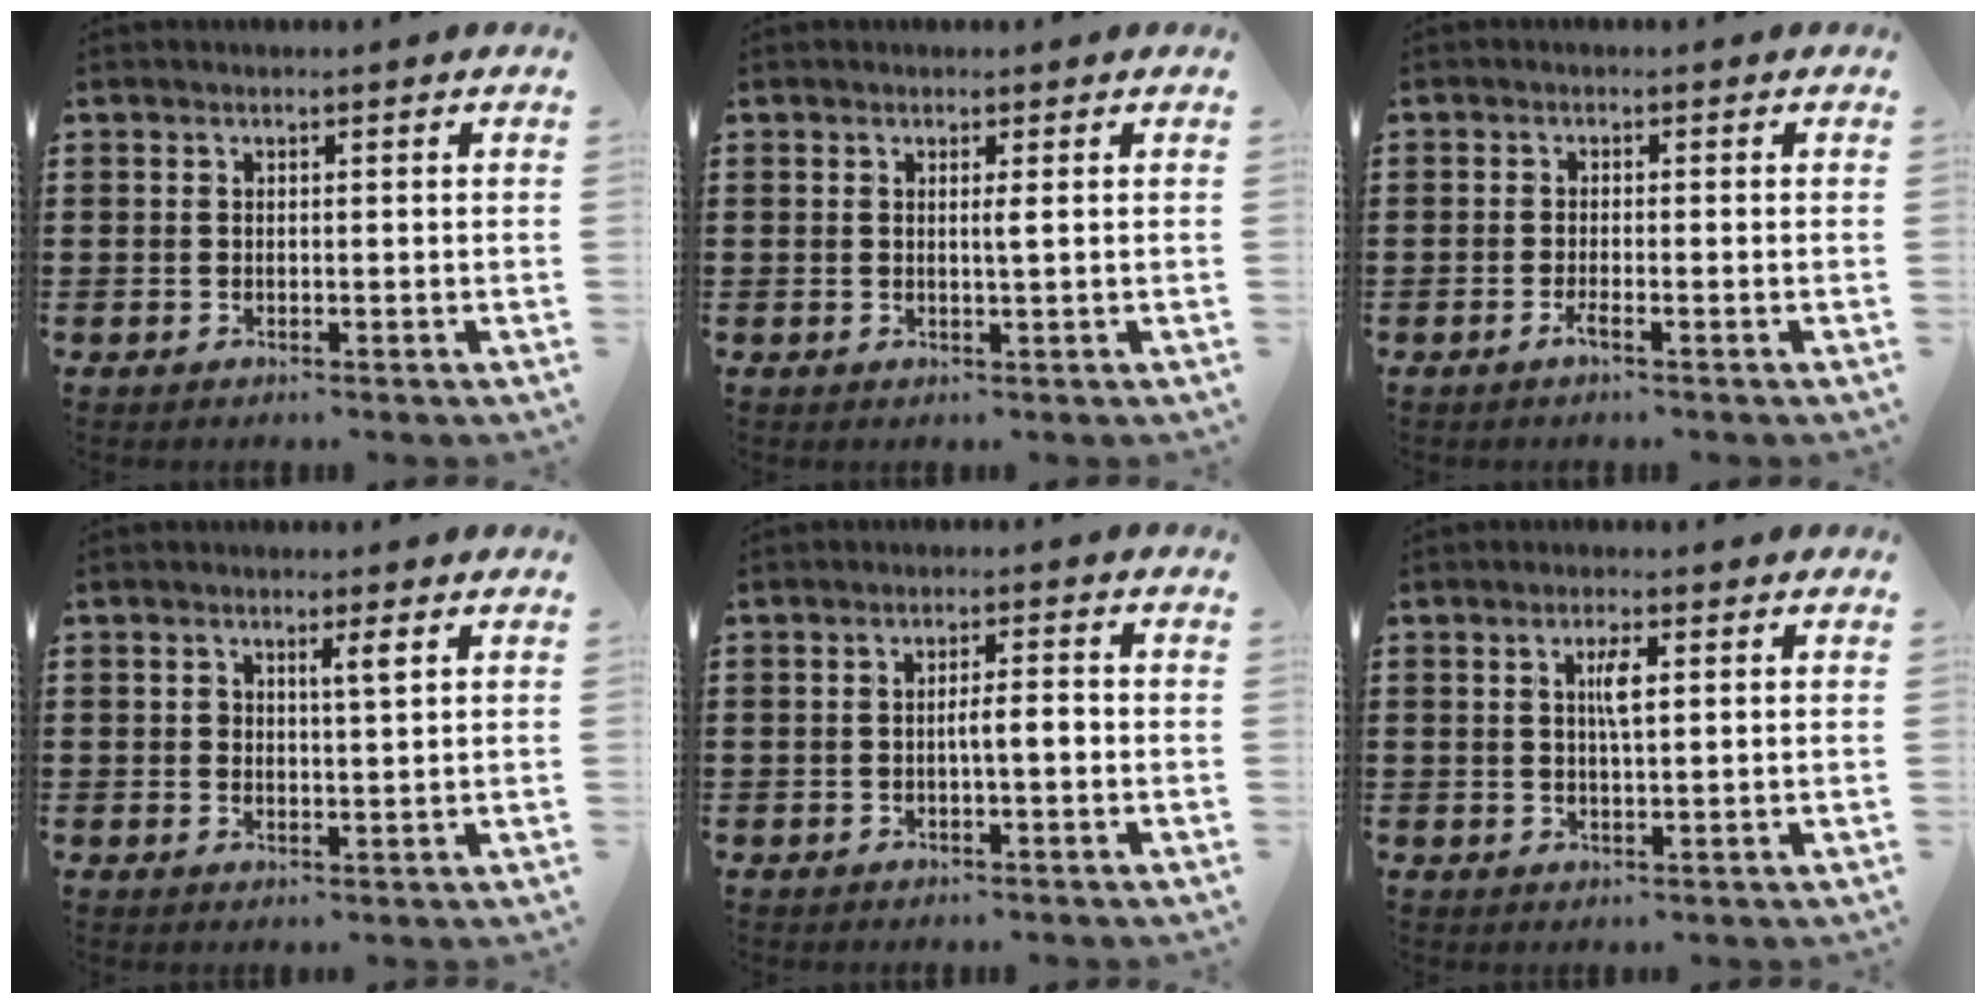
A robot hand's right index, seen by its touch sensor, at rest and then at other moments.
{"total": 1.1, "force": [0.3, -0.2, 1.0], "torque": [-0.020, -0.004, 0.004]}
{"total": 1.6, "force": [-1.0, 0.0, 1.2], "torque": [-0.028, -0.007, -0.020]}
{"total": 2.1, "force": [0.9, 0.5, 1.9], "torque": [-0.037, 0.003, 0.014]}
{"total": 2.8, "force": [-0.6, 0.4, 2.6], "torque": [-0.047, 0.002, -0.012]}
{"total": 3.0, "force": [0.7, 0.6, 2.8], "torque": [-0.057, 0.005, 0.009]}